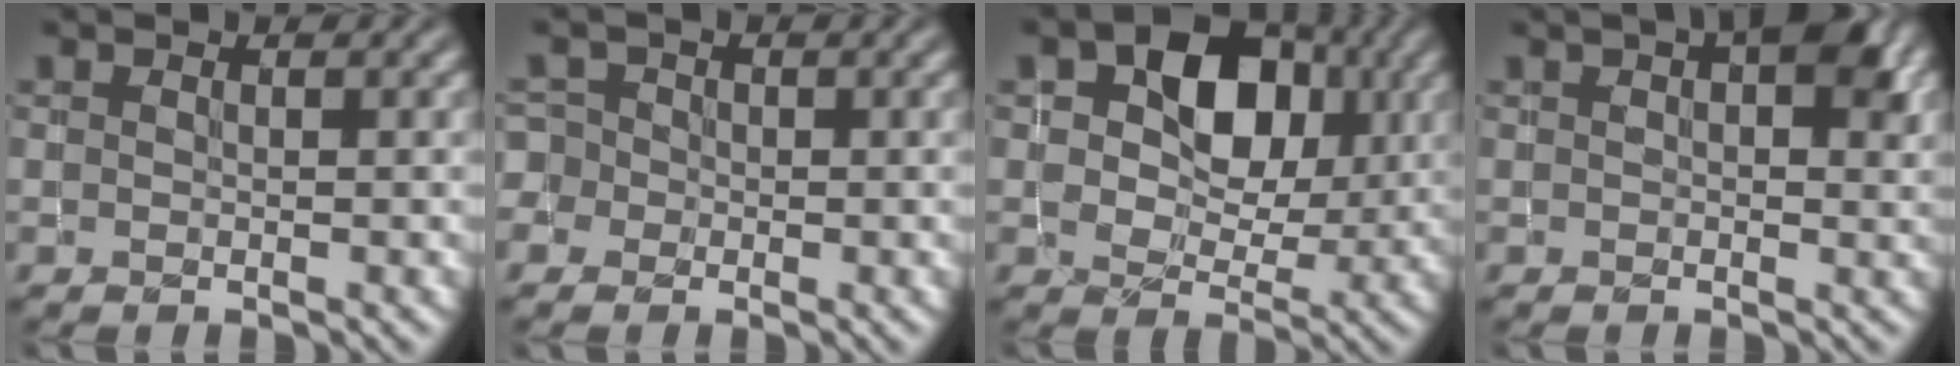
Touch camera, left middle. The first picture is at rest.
{"total": 2.3, "force": [-0.3, 2.3, 0.4], "torque": [0.009, 0.022, -0.027]}
{"total": 8.1, "force": [2.0, 5.7, 5.4], "torque": [-0.087, 0.005, 0.019]}
{"total": 5.2, "force": [2.2, 2.5, 4.0], "torque": [-0.045, 0.013, 0.023]}